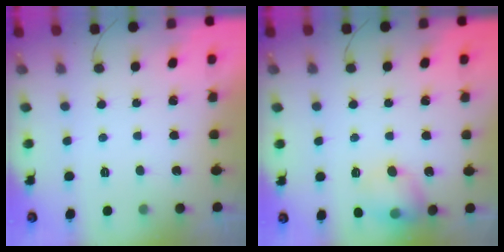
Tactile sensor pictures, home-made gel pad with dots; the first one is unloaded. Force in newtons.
{"total": 10.7, "press": 10.6, "slide": 1.6}